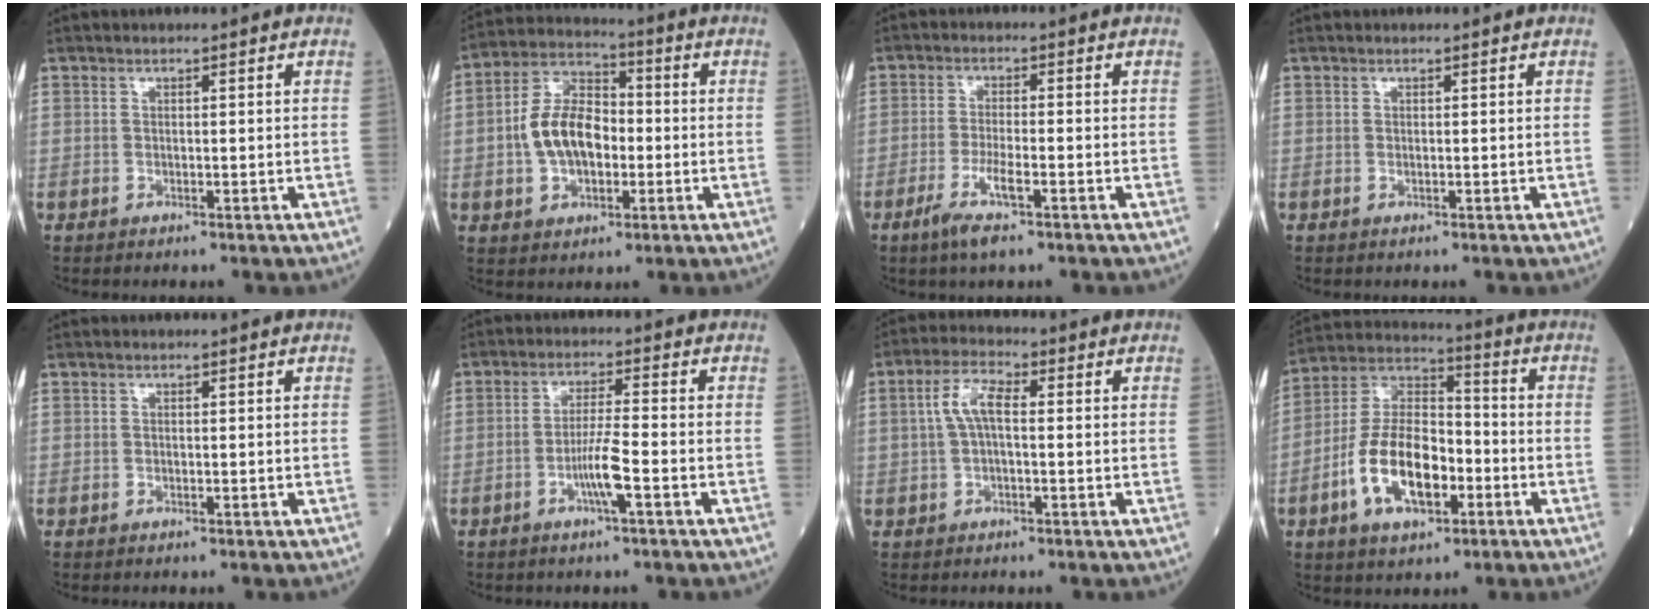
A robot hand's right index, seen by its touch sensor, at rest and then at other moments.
{"total": 10.5, "force": [-1.2, 6.2, 8.3], "torque": [-0.168, 0.025, -0.024]}
{"total": 5.1, "force": [-2.8, 0.5, 4.2], "torque": [-0.084, -0.007, -0.053]}
{"total": 0.0}
{"total": 0.0}
{"total": 4.9, "force": [-2.0, -0.3, 4.5], "torque": [-0.089, -0.002, -0.039]}
{"total": 5.2, "force": [0.6, 2.0, 4.8], "torque": [-0.103, 0.020, 0.010]}
{"total": 14.0, "force": [-4.7, 6.7, 11.4], "torque": [-0.233, 0.015, -0.085]}